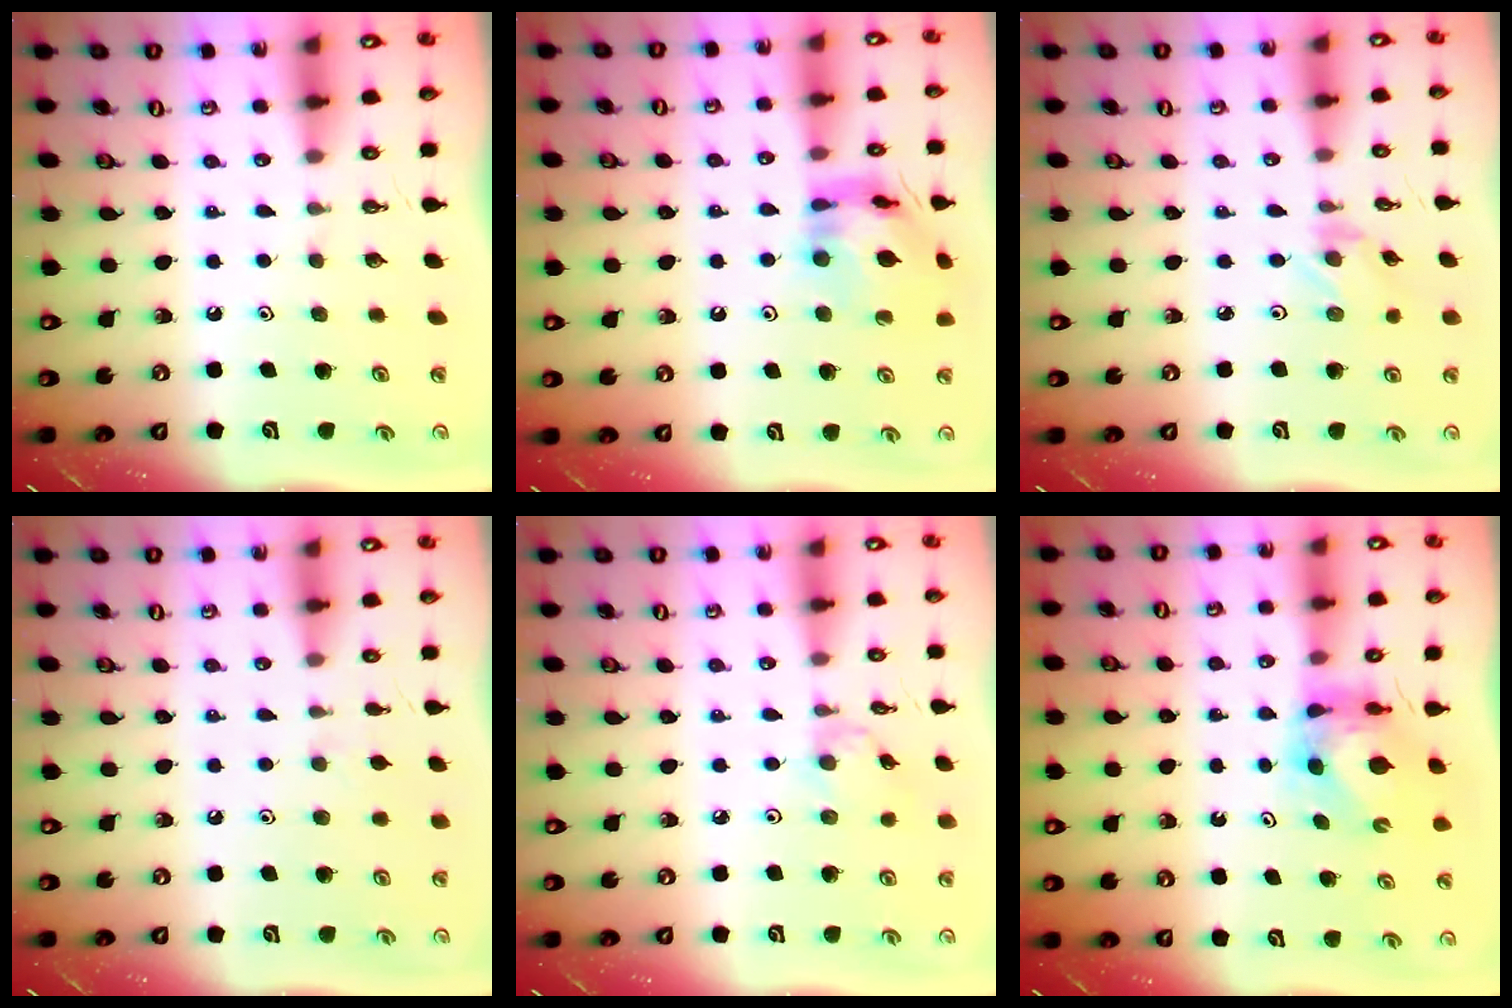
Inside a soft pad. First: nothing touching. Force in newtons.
{"total": 13.7, "press": 13.6, "slide": 1.4}
{"total": 0.8, "press": 0.6, "slide": 0.5}
{"total": 4.3, "press": 4.2, "slide": 0.6}
{"total": 1.7, "press": 1.6, "slide": 0.4}
{"total": 6.2, "press": 6.2, "slide": 0.6}